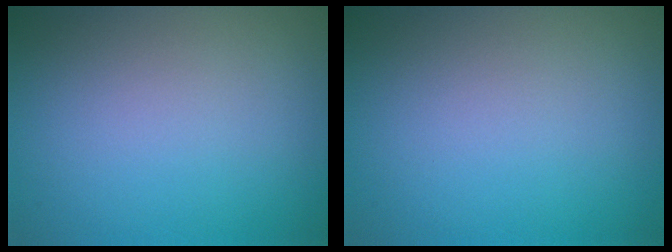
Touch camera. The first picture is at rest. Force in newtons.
{"total": 0.0}